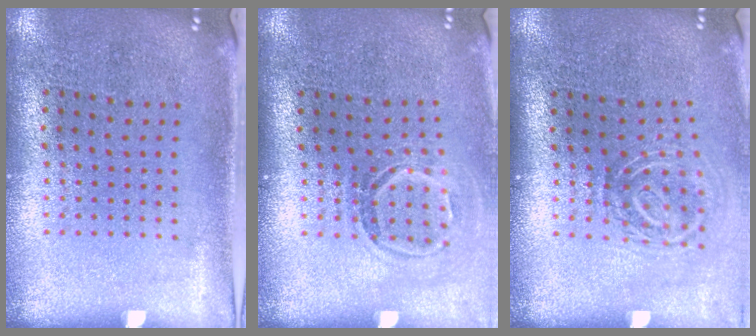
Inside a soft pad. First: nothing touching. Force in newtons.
{"total": 1.6, "press": 1.1, "slide": 1.2}
{"total": 2.0, "press": 1.3, "slide": 1.5}